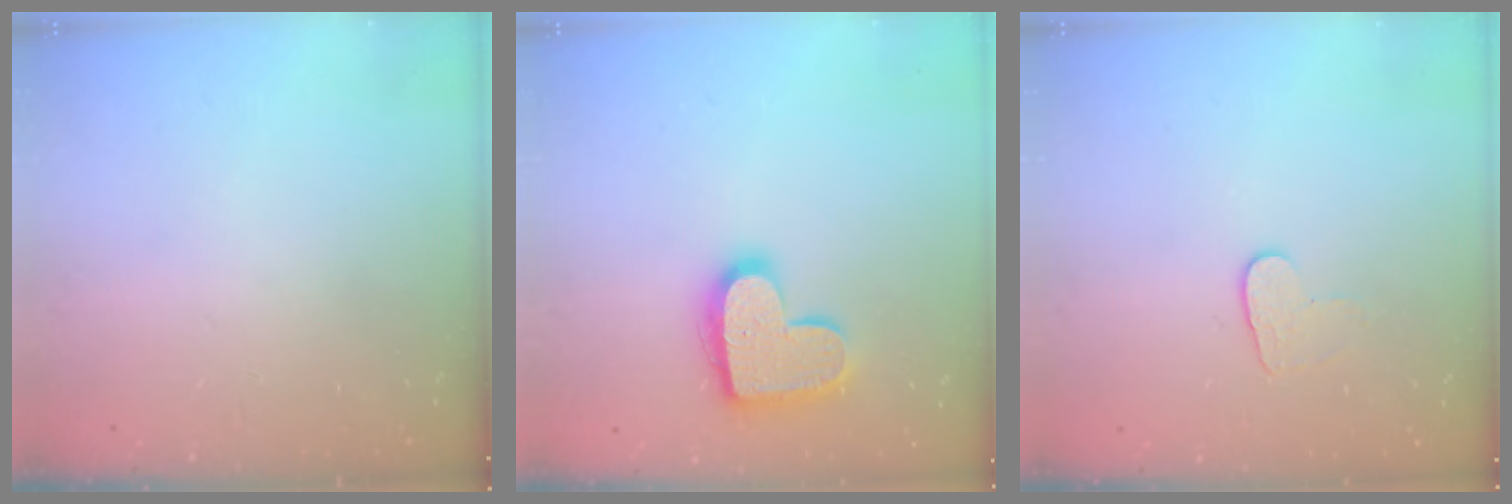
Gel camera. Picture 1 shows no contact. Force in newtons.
{"total": 15.3, "press": 15.3, "slide": 1.1}
{"total": 5.3, "press": 5.3, "slide": 0.5}